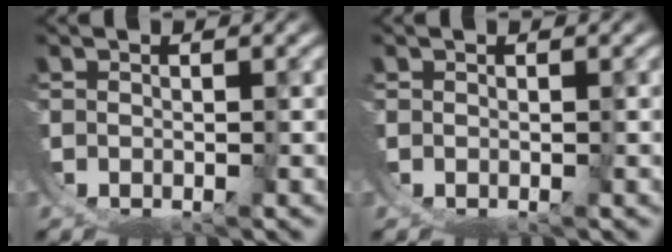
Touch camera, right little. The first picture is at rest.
{"total": 0.0}